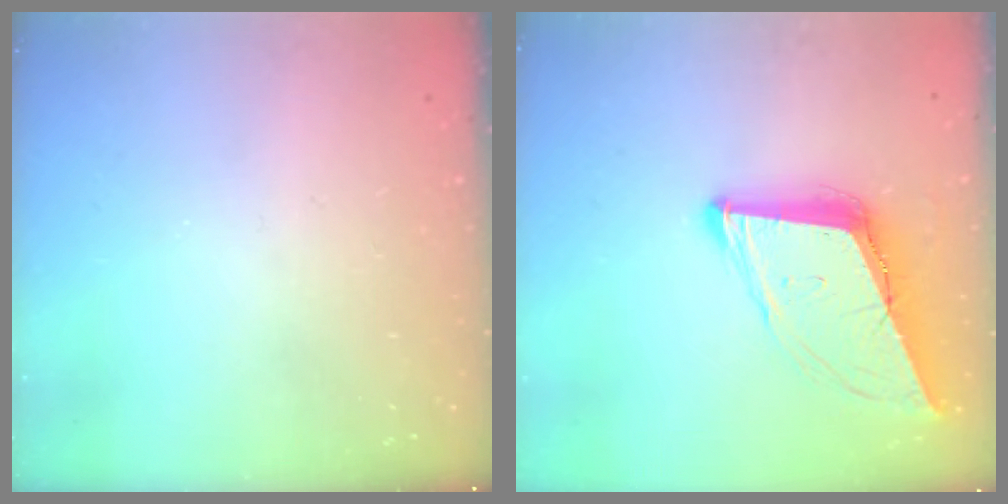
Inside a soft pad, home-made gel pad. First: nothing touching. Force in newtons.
{"total": 11.8, "press": 11.2, "slide": 3.8}